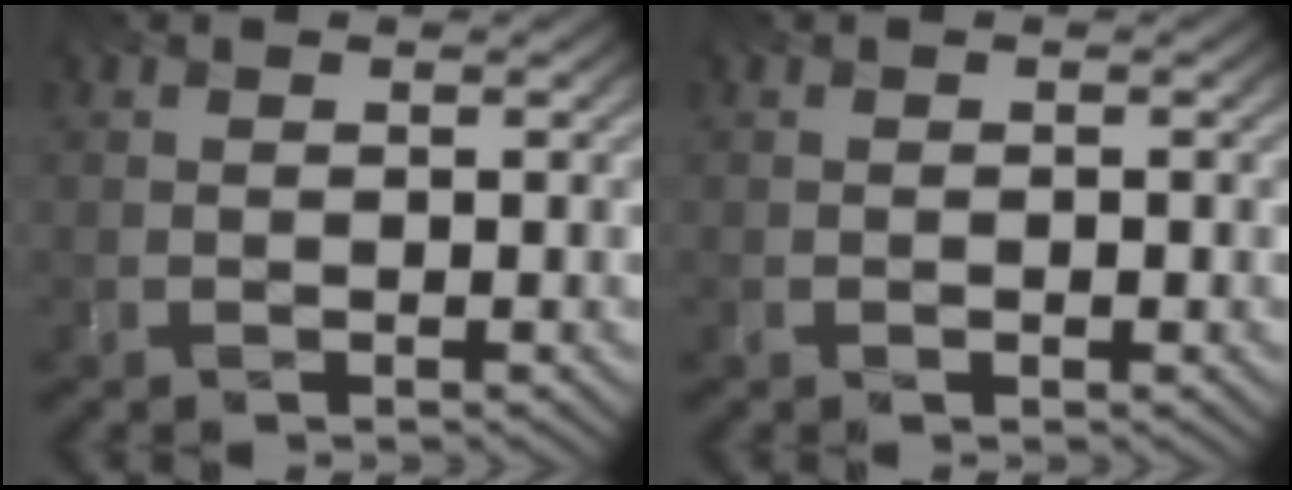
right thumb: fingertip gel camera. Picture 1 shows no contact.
{"total": 0.6, "force": [-0.2, 0.2, 0.5], "torque": [-0.006, -0.003, -0.001]}